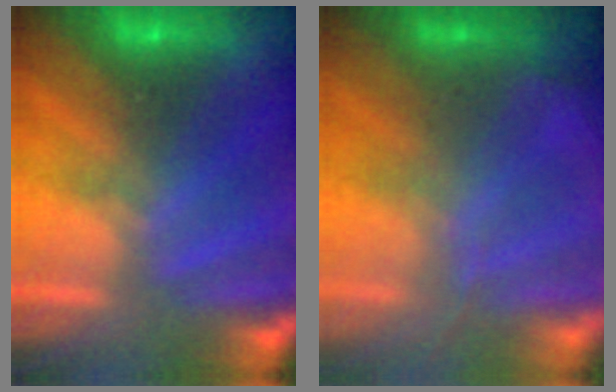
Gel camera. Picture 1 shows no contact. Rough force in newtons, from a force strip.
{"total": 1.1}